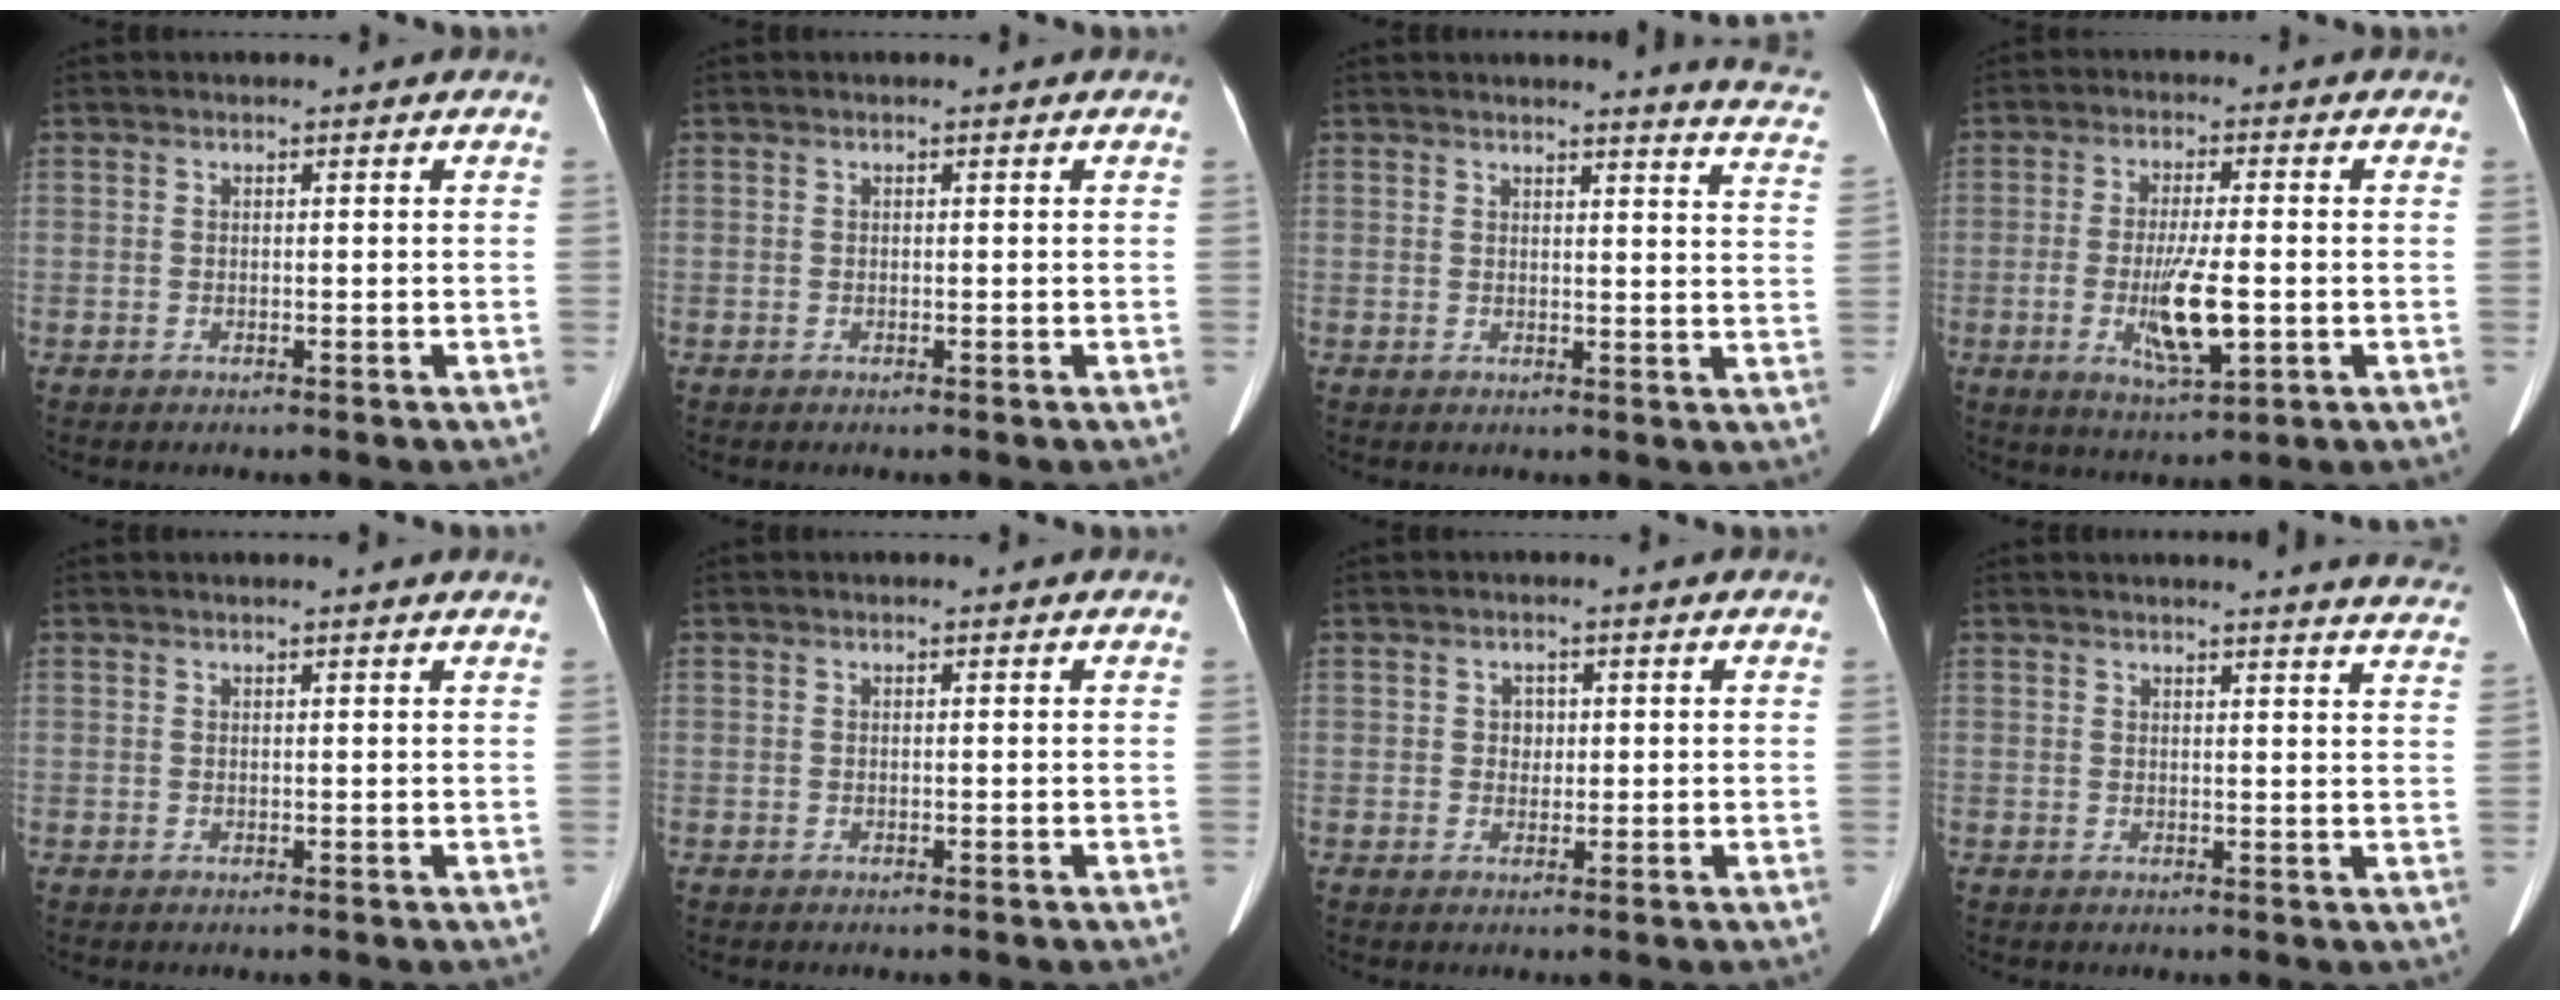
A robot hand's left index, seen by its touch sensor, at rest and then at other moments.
{"total": 0.0}
{"total": 9.2, "force": [8.9, -0.5, 2.4], "torque": [-0.013, -0.073, 0.065]}
{"total": 8.7, "force": [-1.9, 1.6, 8.3], "torque": [-0.158, -0.019, -0.031]}
{"total": 2.0, "force": [1.8, -0.5, 0.8], "torque": [-0.017, 0.006, 0.023]}
{"total": 0.0}
{"total": 1.6, "force": [0.3, 1.4, 0.8], "torque": [-0.013, 0.005, 0.005]}
{"total": 13.2, "force": [12.8, 0.3, 3.2], "torque": [-0.022, -0.066, 0.112]}